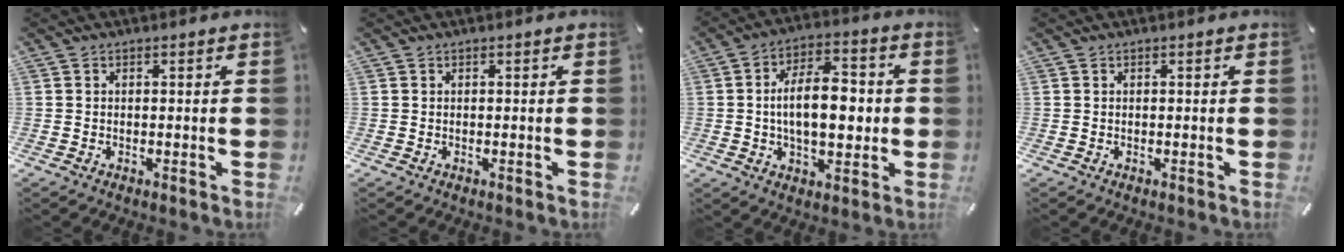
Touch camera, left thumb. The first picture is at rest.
{"total": 0.0}
{"total": 13.2, "force": [-0.4, 7.6, 10.8], "torque": [-0.177, 0.007, -0.010]}
{"total": 0.0}